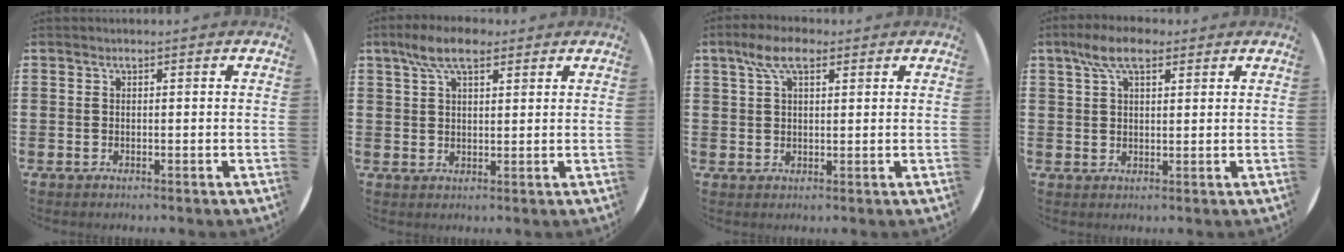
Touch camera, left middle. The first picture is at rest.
{"total": 6.4, "force": [4.4, 2.7, 3.8], "torque": [-0.077, 0.004, 0.080]}
{"total": 5.7, "force": [3.4, 2.7, 3.8], "torque": [-0.074, 0.008, 0.059]}
{"total": 6.2, "force": [4.1, 2.8, 3.8], "torque": [-0.076, 0.007, 0.073]}